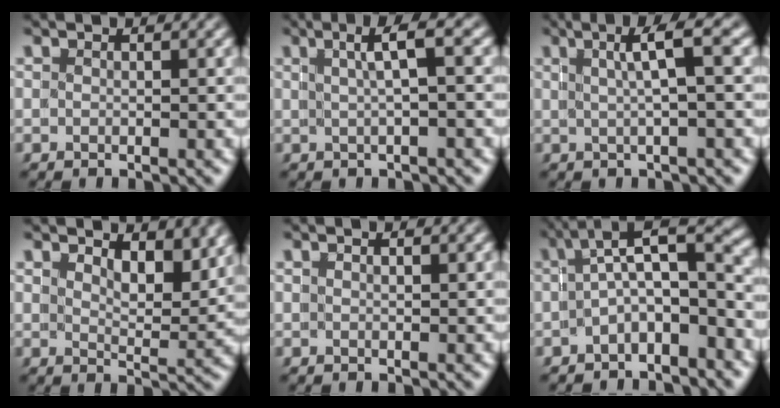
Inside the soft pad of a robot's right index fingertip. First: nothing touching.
{"total": 2.6, "force": [0.8, -0.5, 2.4], "torque": [-0.027, 0.015, 0.014]}
{"total": 3.3, "force": [1.2, -0.7, 3.0], "torque": [-0.035, 0.020, 0.017]}
{"total": 3.7, "force": [3.1, 0.9, 1.8], "torque": [-0.019, -0.014, 0.051]}
{"total": 0.5, "force": [0.4, 0.3, 0.2], "torque": [-0.002, 0.007, 0.003]}
{"total": 6.1, "force": [-1.3, 3.3, 5.0], "torque": [-0.062, -0.008, -0.021]}